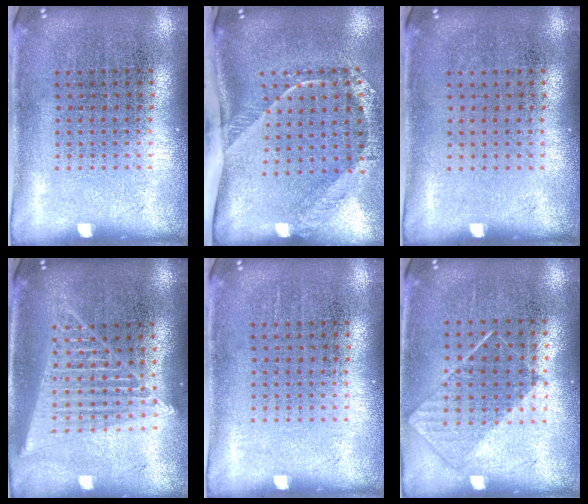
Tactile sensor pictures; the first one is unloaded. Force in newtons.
{"total": 2.7, "press": 1.7, "slide": 2.0}
{"total": 0.0}
{"total": 1.8, "press": 1.6, "slide": 0.8}
{"total": 0.0}
{"total": 0.8, "press": 0.7, "slide": 0.4}